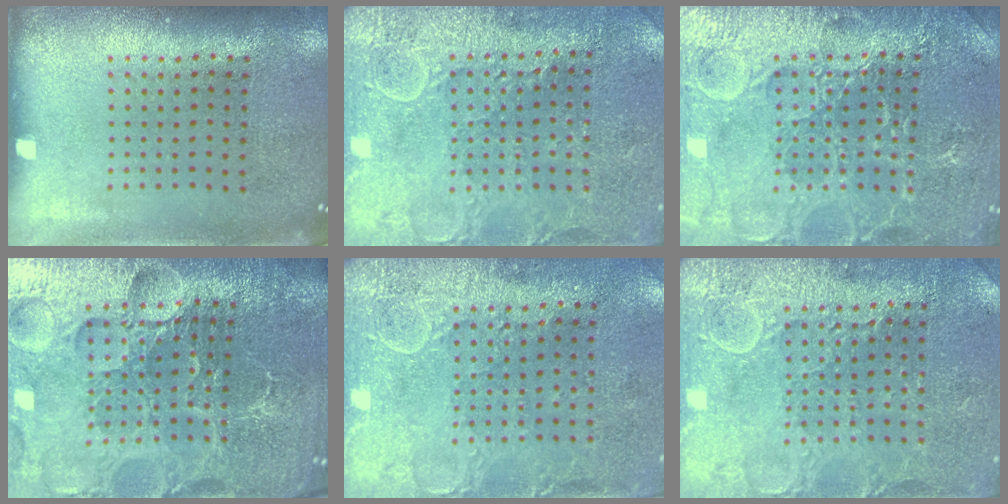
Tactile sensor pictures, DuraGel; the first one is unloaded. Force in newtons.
{"total": 2.8, "press": 2.8, "slide": 0.5}
{"total": 4.4, "press": 4.4, "slide": 0.5}
{"total": 5.7, "press": 5.3, "slide": 2.2}
{"total": 3.0, "press": 2.3, "slide": 1.9}
{"total": 2.9, "press": 2.9, "slide": 0.4}